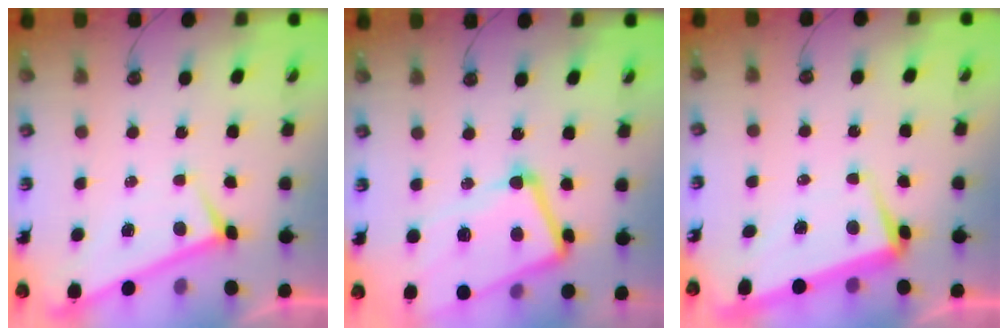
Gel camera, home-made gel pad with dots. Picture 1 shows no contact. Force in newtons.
{"total": 11.9, "press": 11.6, "slide": 2.3}
{"total": 2.2, "press": 0.3, "slide": 2.1}